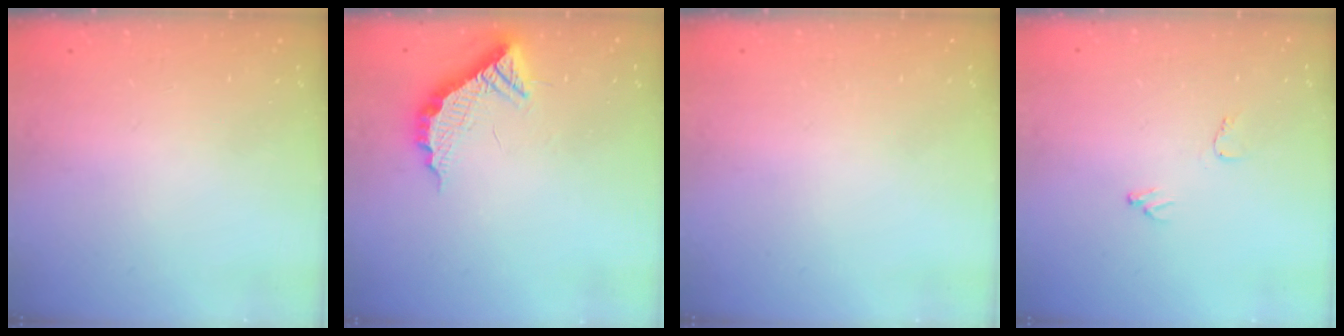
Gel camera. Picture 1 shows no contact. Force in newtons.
{"total": 12.2, "press": 12.1, "slide": 0.9}
{"total": 0.0}
{"total": 6.1, "press": 6.1, "slide": 0.6}